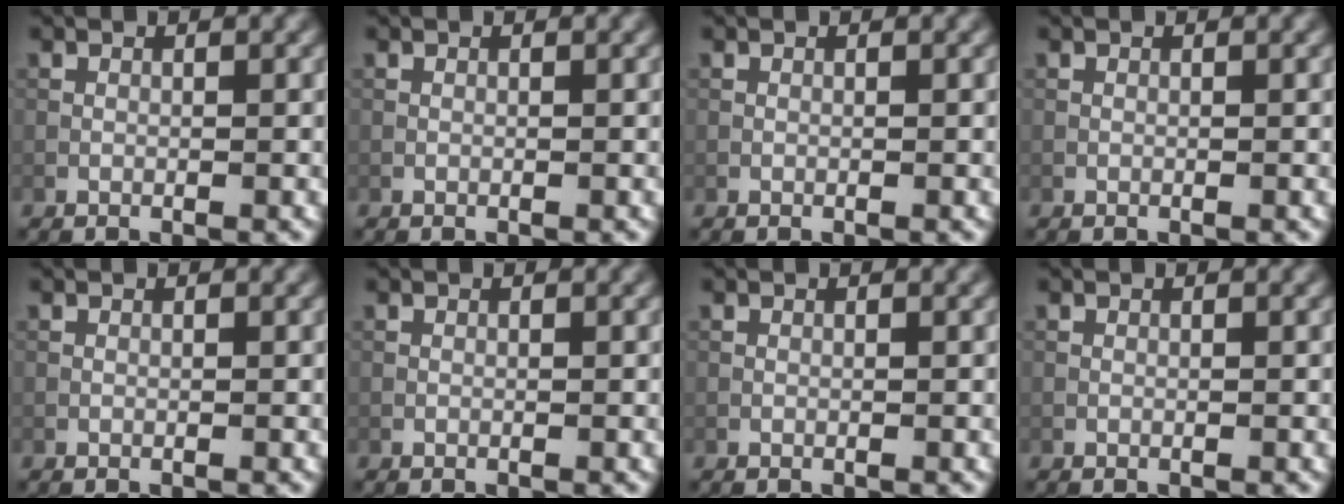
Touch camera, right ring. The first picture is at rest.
{"total": 0.0}
{"total": 0.0}
{"total": 0.0}
{"total": 0.0}
{"total": 0.0}
{"total": 0.0}
{"total": 0.0}